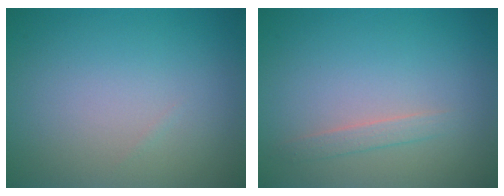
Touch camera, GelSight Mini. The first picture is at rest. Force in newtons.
{"total": 1.2, "press": 1.2, "slide": 0.1}